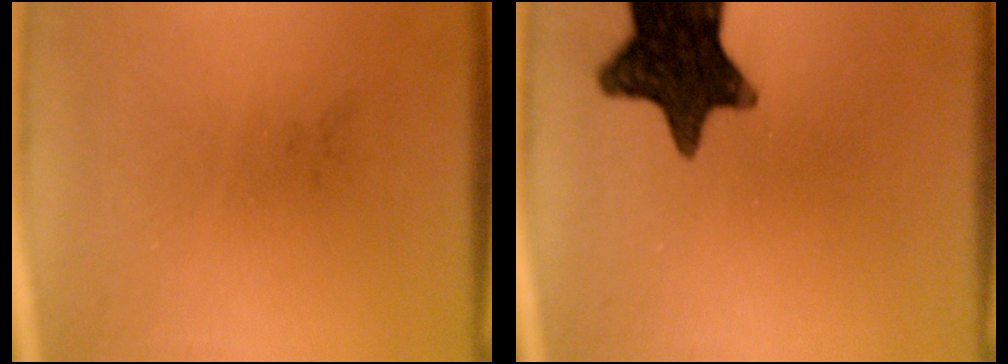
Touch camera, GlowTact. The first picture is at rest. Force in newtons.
{"total": 15.3}